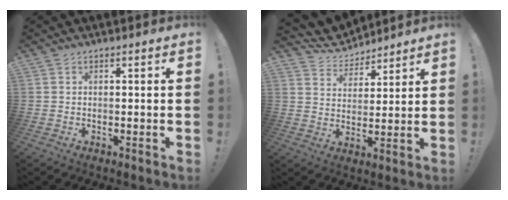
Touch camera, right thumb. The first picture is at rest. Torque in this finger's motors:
{"motor_torque": [-1.16, 0.14, -0.92, 0.75, 0.00]}